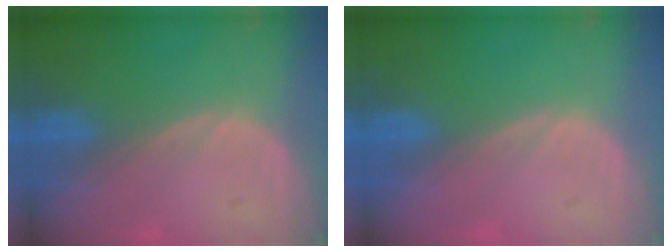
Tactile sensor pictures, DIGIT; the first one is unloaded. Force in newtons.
{"total": 0.0}